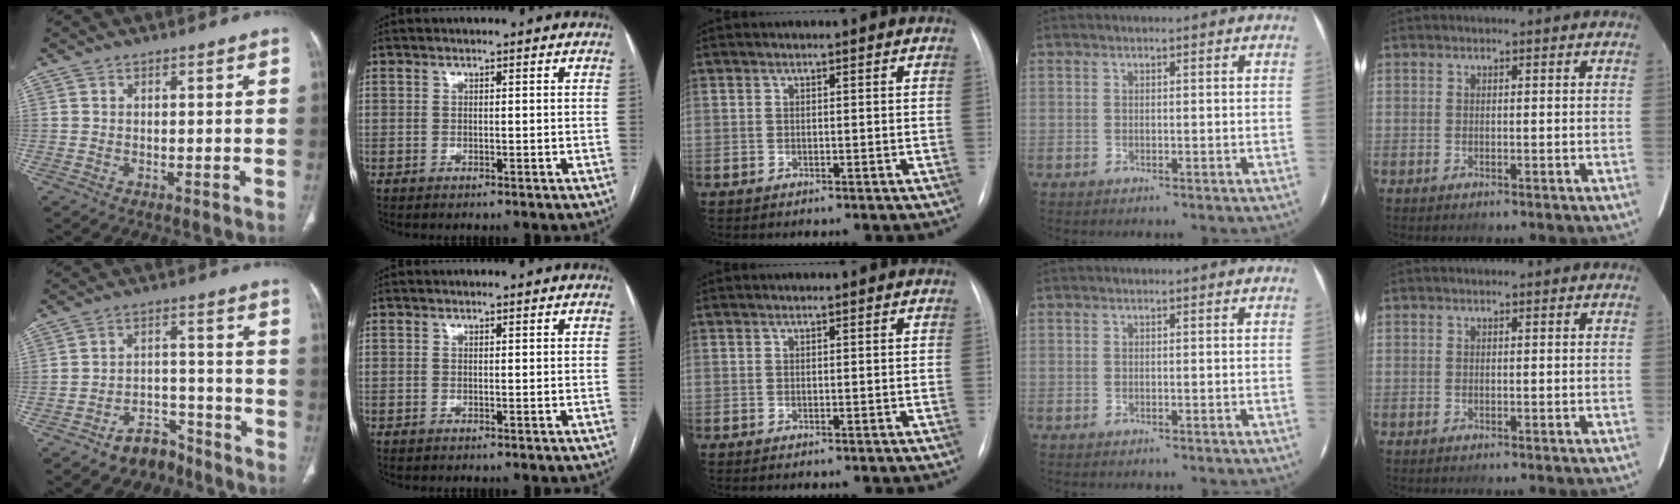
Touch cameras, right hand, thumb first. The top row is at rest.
{"thumb": {"total": 7.5, "force": [-5.7, 4.3, 2.4], "torque": [-0.011, 0.057, -0.091]}}